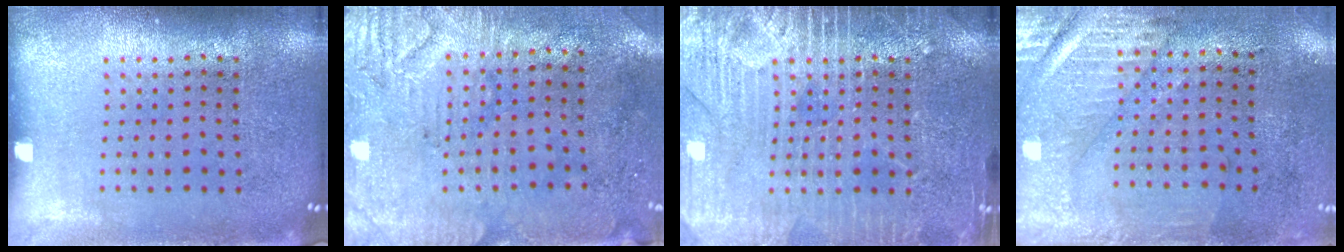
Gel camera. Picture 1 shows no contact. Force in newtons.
{"total": 3.0, "press": 2.5, "slide": 1.7}
{"total": 5.2, "press": 5.1, "slide": 0.7}
{"total": 3.0, "press": 2.5, "slide": 1.5}